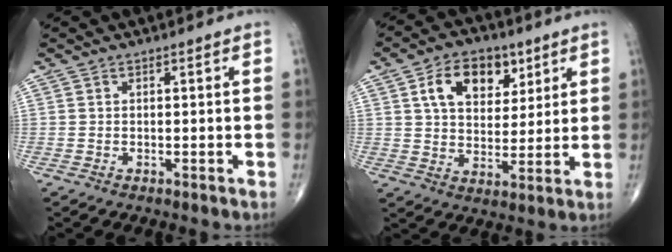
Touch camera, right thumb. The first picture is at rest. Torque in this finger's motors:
{"motor_torque": [-0.08, 0.07, 0.93, 0.54, 0.27]}